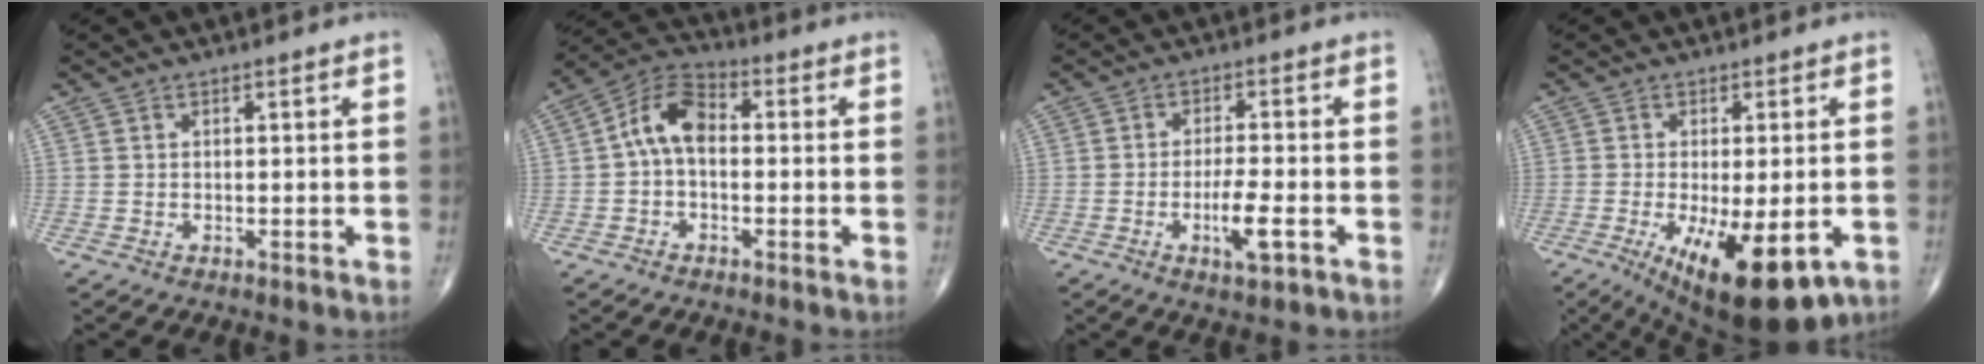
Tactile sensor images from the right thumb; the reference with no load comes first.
{"total": 8.4, "force": [-0.1, 5.1, 6.7], "torque": [-0.112, 0.029, -0.017]}
{"total": 5.9, "force": [-2.2, 1.3, 5.3], "torque": [-0.097, 0.005, -0.037]}
{"total": 14.6, "force": [-4.8, 5.0, 12.9], "torque": [-0.196, -0.022, -0.059]}